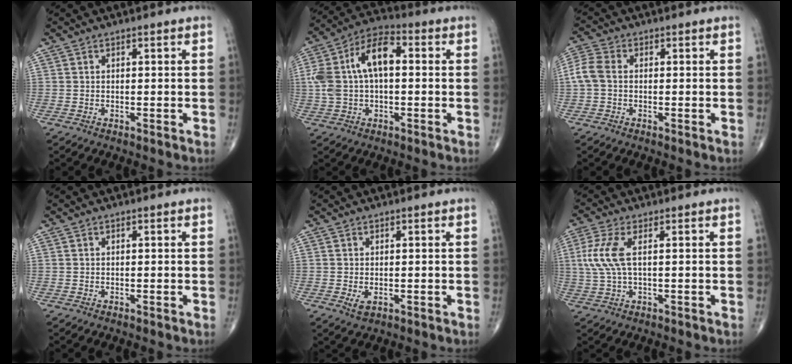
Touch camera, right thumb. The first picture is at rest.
{"total": 13.9, "force": [1.5, 7.6, 11.5], "torque": [-0.231, 0.042, 0.022]}
{"total": 4.9, "force": [-0.2, 3.4, 3.5], "torque": [-0.090, 0.013, -0.013]}
{"total": 0.0}
{"total": 1.8, "force": [-0.3, 1.0, 1.4], "torque": [-0.022, -0.004, -0.002]}
{"total": 6.8, "force": [1.2, 2.4, 6.2], "torque": [-0.173, 0.008, 0.024]}